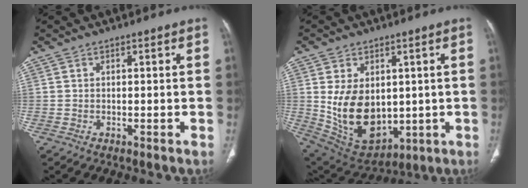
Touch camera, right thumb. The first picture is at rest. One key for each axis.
{"total": 15.5, "fx": 0.7, "fy": 10.5, "fz": 11.4, "tx": -0.165, "ty": -0.014, "tz": 0.049}